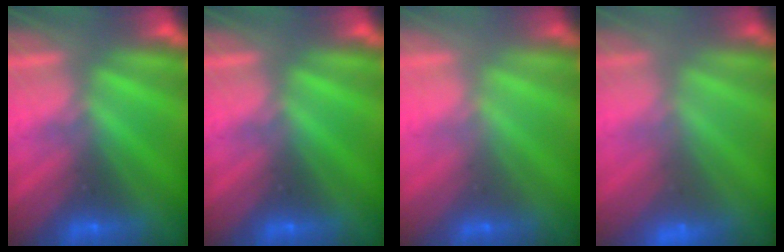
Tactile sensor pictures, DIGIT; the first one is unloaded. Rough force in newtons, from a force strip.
{"total": 0.0}
{"total": 2.0}
{"total": 2.9}